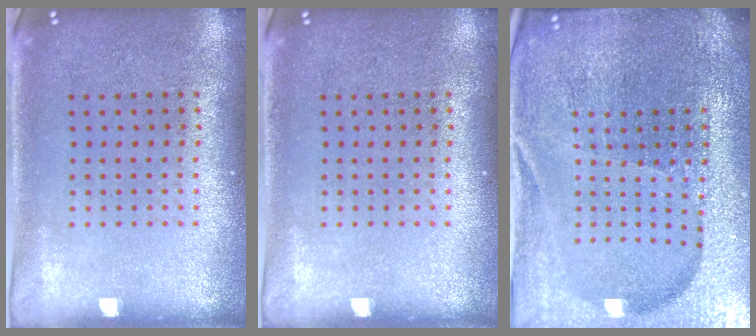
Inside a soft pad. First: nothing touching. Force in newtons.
{"total": 0.0}
{"total": 5.2, "press": 4.8, "slide": 2.0}